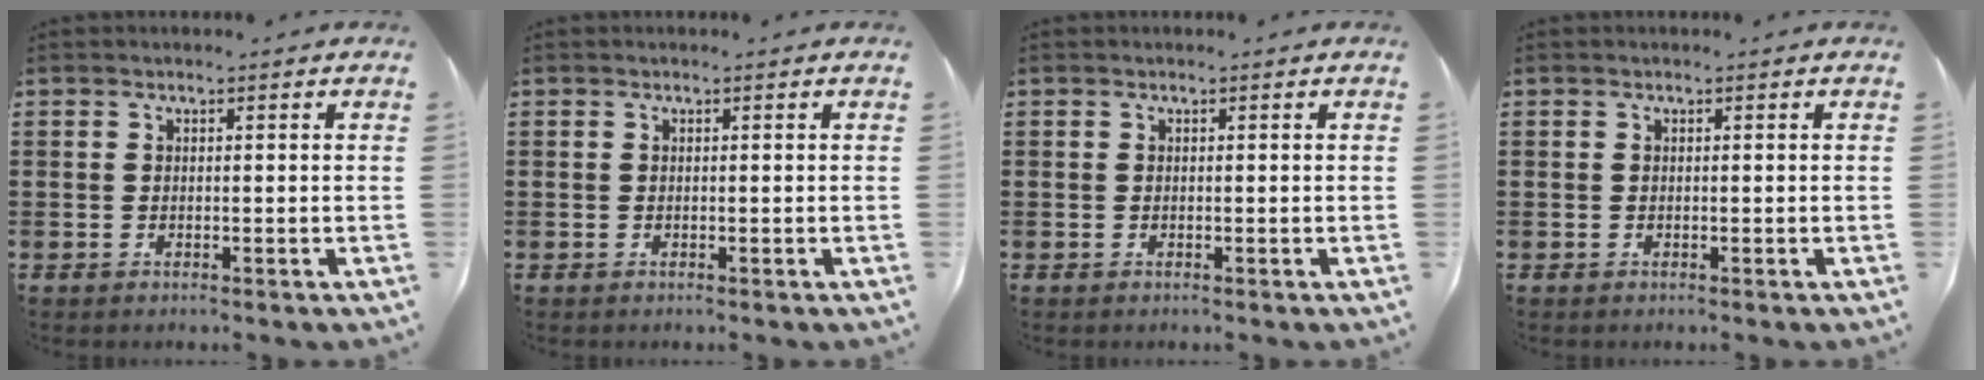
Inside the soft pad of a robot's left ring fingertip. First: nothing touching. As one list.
[{"total": 0.0}, {"total": 0.0}, {"total": 0.0}]